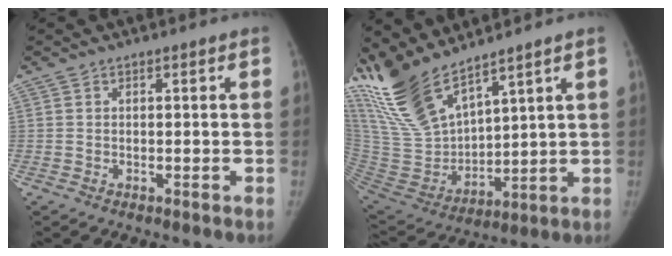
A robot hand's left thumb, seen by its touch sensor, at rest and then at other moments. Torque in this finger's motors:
{"motor_torque": [0.33, 0.22, 1.37, -1.39, 0.14]}